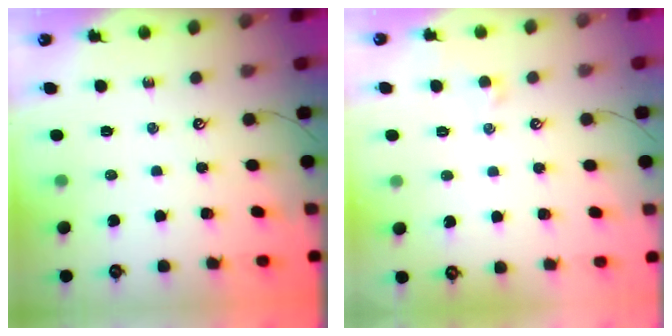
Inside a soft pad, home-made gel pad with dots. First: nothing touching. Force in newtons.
{"total": 1.1, "press": 1.1, "slide": 0.4}